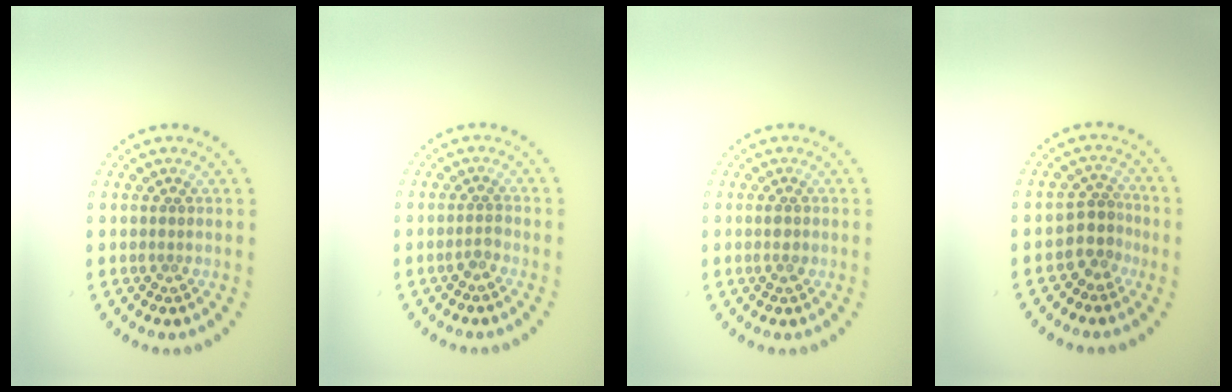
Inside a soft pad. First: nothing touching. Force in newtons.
{"total": 0.9, "press": 0.8, "slide": 0.4}
{"total": 1.0, "press": 1.0, "slide": 0.1}
{"total": 2.5, "press": 1.8, "slide": 1.6}